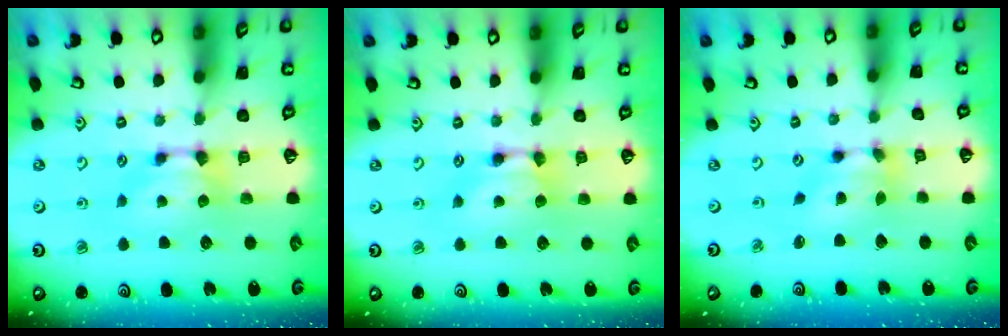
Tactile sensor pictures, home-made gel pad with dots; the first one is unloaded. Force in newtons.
{"total": 1.2, "press": 1.2, "slide": 0.2}
{"total": 5.3, "press": 4.8, "slide": 2.1}